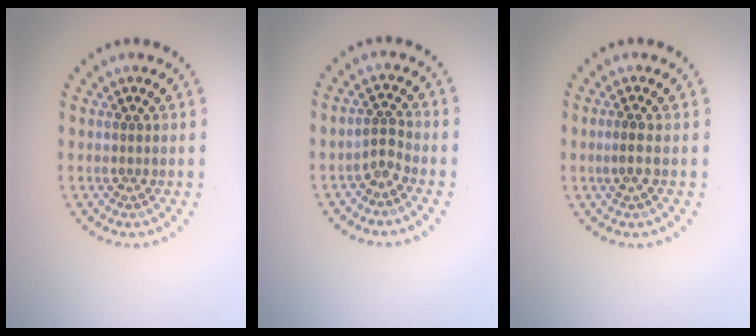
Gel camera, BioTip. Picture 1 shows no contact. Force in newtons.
{"total": 1.6, "press": 1.0, "slide": 1.2}
{"total": 1.0, "press": 0.8, "slide": 0.6}